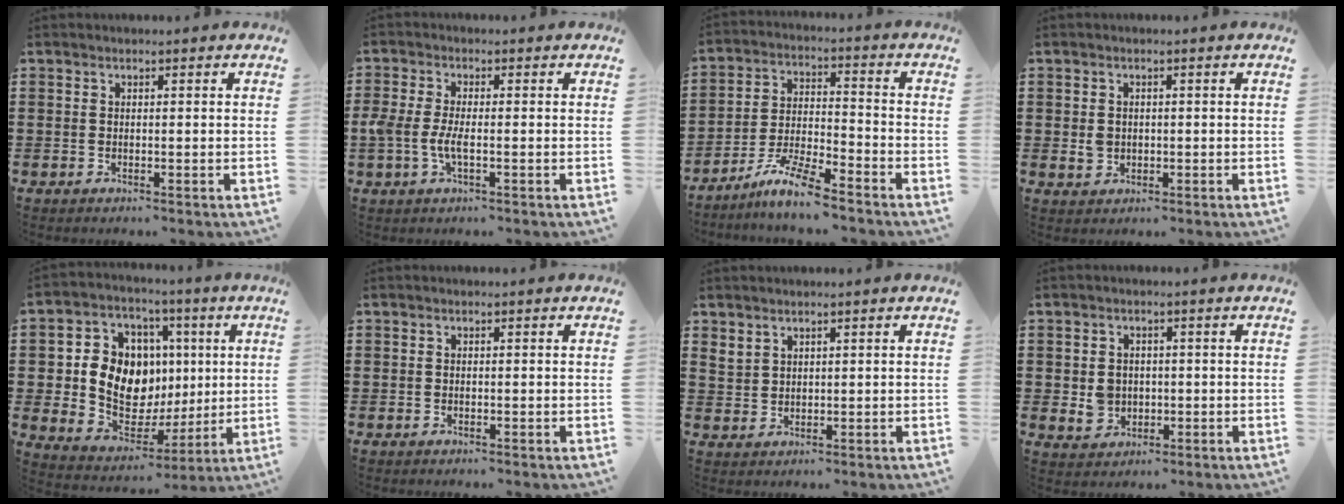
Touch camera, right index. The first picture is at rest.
{"total": 4.1, "force": [-1.0, 1.4, 3.8], "torque": [-0.093, -0.006, -0.025]}
{"total": 7.6, "force": [-6.5, 0.4, 3.9], "torque": [-0.089, -0.006, -0.126]}
{"total": 1.6, "force": [0.1, 1.4, 0.9], "torque": [-0.021, 0.005, 0.001]}
{"total": 11.3, "force": [1.3, 9.7, 5.8], "torque": [-0.136, 0.004, 0.032]}
{"total": 0.0}
{"total": 2.0, "force": [1.8, 0.8, 0.2], "torque": [-0.009, 0.000, 0.037]}
{"total": 3.2, "force": [-0.3, 2.8, 1.5], "torque": [-0.030, 0.001, -0.007]}